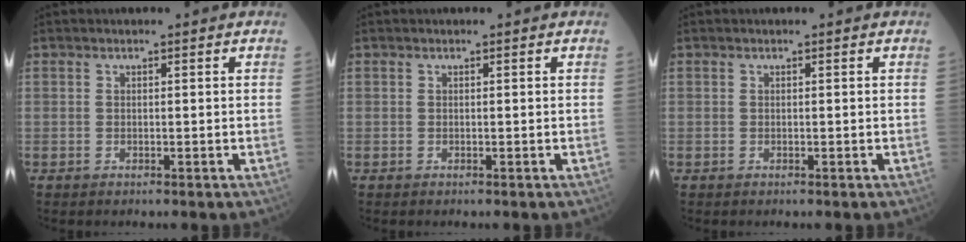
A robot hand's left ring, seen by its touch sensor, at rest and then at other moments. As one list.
[{"total": 0.0}, {"total": 0.0}]